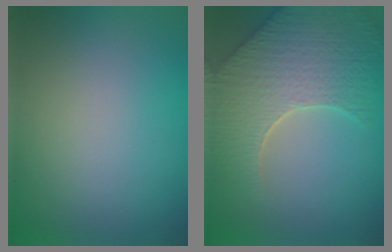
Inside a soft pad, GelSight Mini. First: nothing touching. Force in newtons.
{"total": 8.6, "press": 6.3, "slide": 5.9}